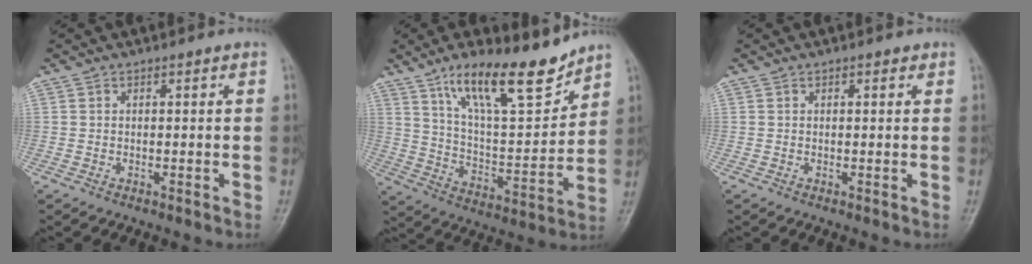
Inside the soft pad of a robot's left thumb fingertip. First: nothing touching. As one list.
[{"total": 17.2, "force": [12.4, 4.9, 10.9], "torque": [-0.148, -0.077, 0.221]}, {"total": 0.9, "force": [0.5, 0.5, 0.5], "torque": [-0.001, -0.001, 0.003]}]